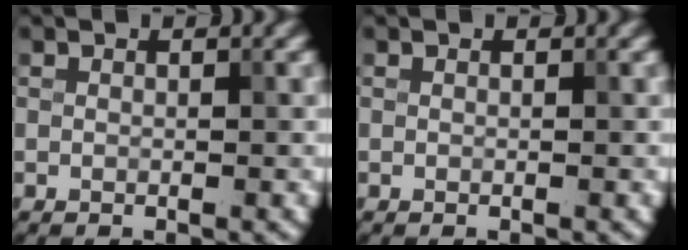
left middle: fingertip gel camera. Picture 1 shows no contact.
{"total": 0.0}